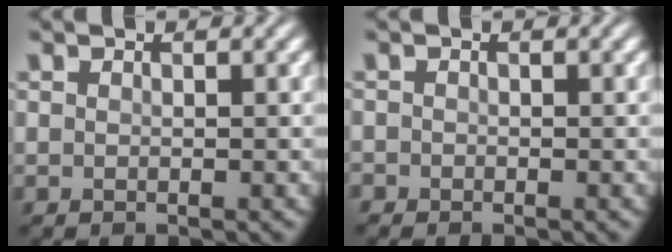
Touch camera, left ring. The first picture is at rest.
{"total": 0.6, "force": [-0.5, 0.4, 0.0], "torque": [0.004, -0.003, -0.010]}